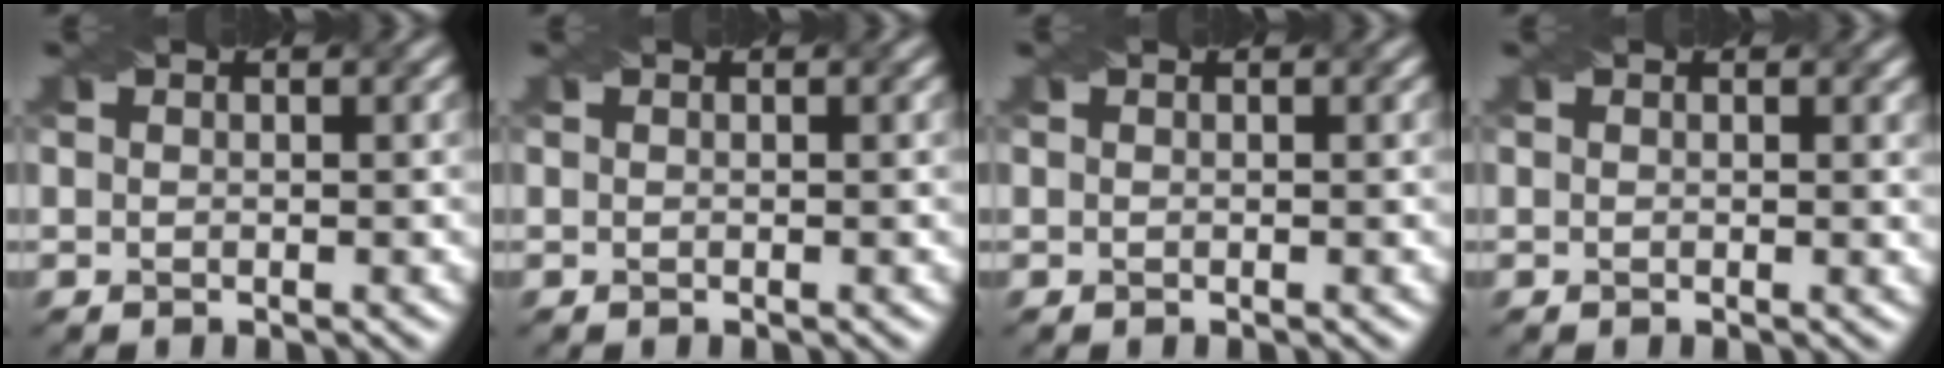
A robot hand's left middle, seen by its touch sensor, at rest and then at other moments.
{"total": 0.0}
{"total": 0.0}
{"total": 0.7, "force": [0.4, 0.2, 0.5], "torque": [-0.004, -0.002, 0.007]}